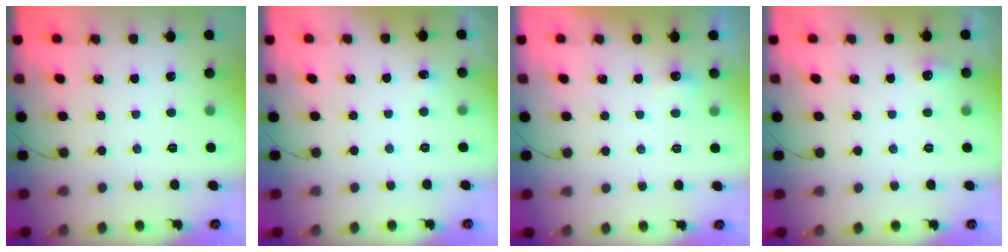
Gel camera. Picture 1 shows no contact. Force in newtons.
{"total": 2.4, "press": 2.2, "slide": 1.1}
{"total": 3.7, "press": 3.6, "slide": 1.1}
{"total": 5.7, "press": 3.7, "slide": 4.4}